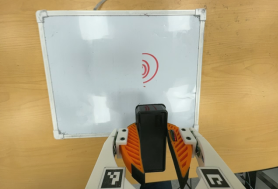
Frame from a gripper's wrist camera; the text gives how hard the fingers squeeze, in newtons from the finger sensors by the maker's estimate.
{"total": 9.5, "left": 9.3, "right": 9.8}